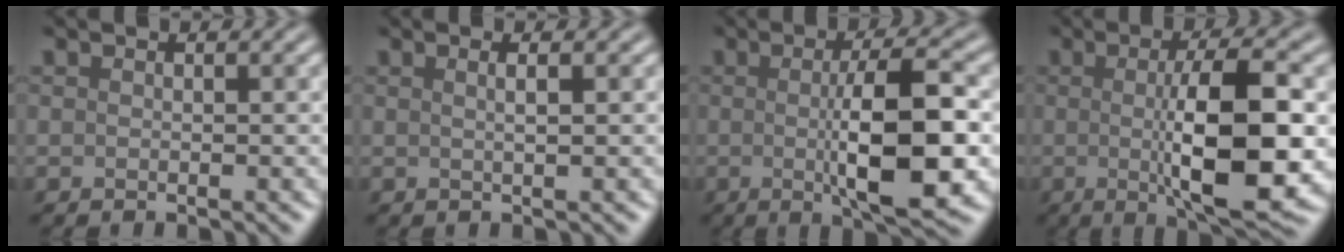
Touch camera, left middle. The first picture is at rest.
{"total": 2.0, "force": [0.6, 0.8, 1.8], "torque": [-0.013, 0.001, -0.010]}
{"total": 8.8, "force": [-0.5, 2.1, 8.5], "torque": [-0.126, -0.004, -0.006]}
{"total": 10.1, "force": [-0.5, 2.6, 9.7], "torque": [-0.142, -0.008, -0.005]}